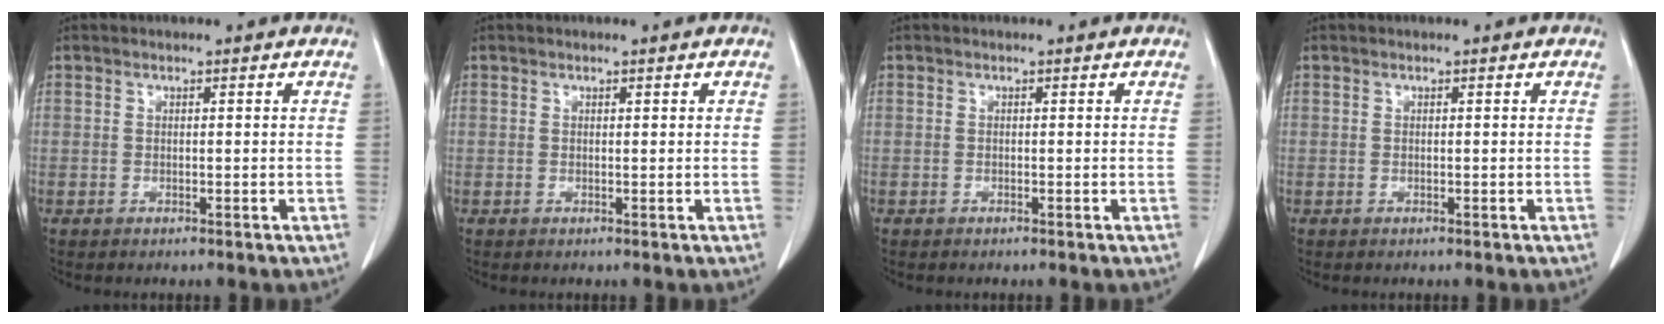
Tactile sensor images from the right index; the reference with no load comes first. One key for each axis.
{"total": 0.0}
{"total": 0.0}
{"total": 0.0}